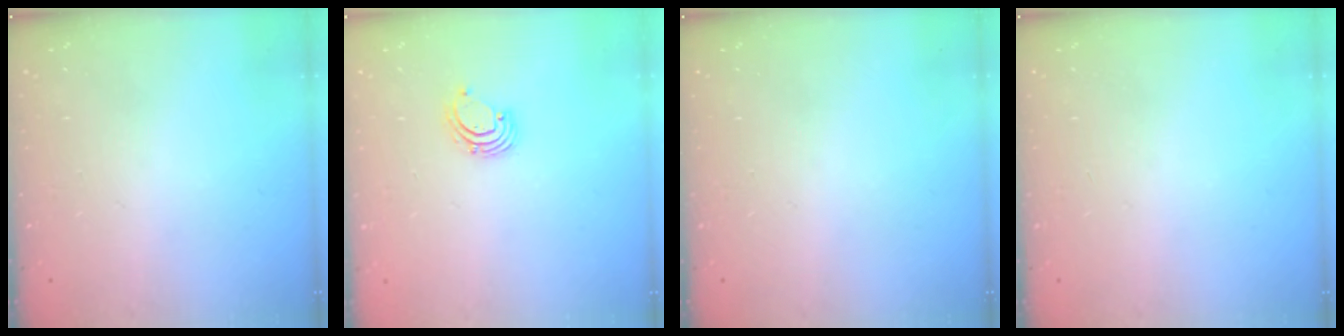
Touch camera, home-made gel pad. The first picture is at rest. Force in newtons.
{"total": 2.3, "press": 2.3, "slide": 0.2}
{"total": 0.0}
{"total": 0.0}